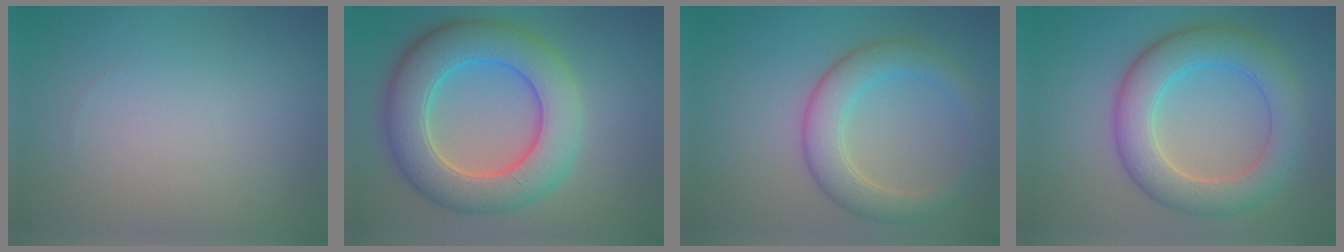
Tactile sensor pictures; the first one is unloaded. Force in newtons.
{"total": 9.3, "press": 9.3, "slide": 0.6}
{"total": 4.7, "press": 4.7, "slide": 0.1}
{"total": 6.7, "press": 6.7, "slide": 0.2}